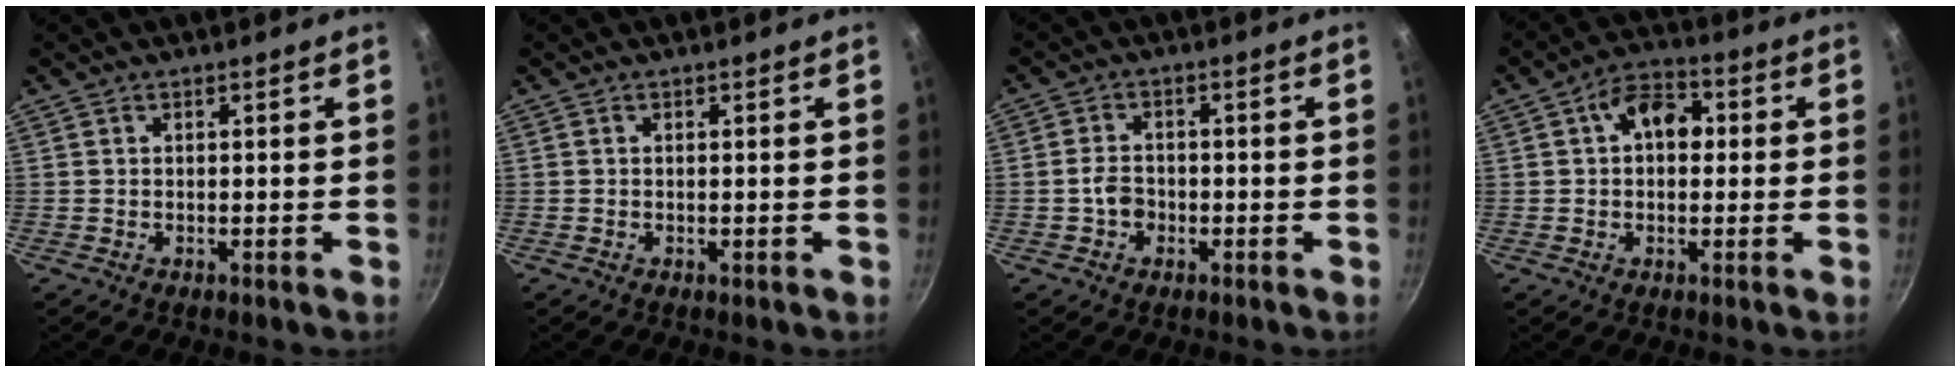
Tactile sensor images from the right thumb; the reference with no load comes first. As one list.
[{"total": 0.0}, {"total": 3.4, "force": [-1.1, 2.7, 1.8], "torque": [-0.024, 0.017, -0.022]}, {"total": 8.2, "force": [1.4, 5.6, 5.8], "torque": [-0.051, 0.017, 0.009]}]